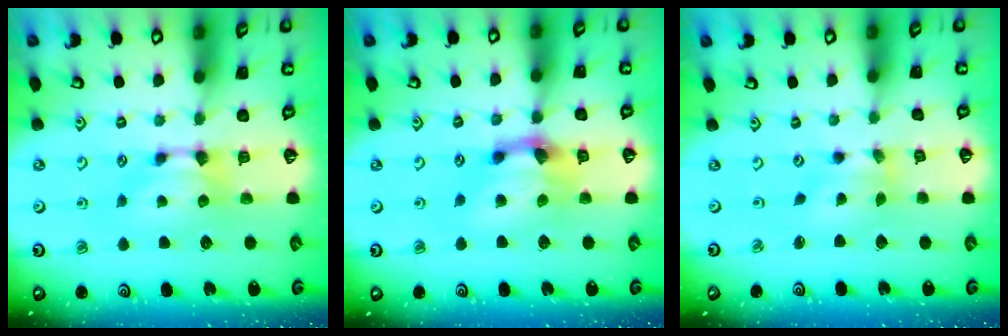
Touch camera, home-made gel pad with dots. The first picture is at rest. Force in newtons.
{"total": 4.2, "press": 3.8, "slide": 1.8}
{"total": 2.3, "press": 1.7, "slide": 1.5}